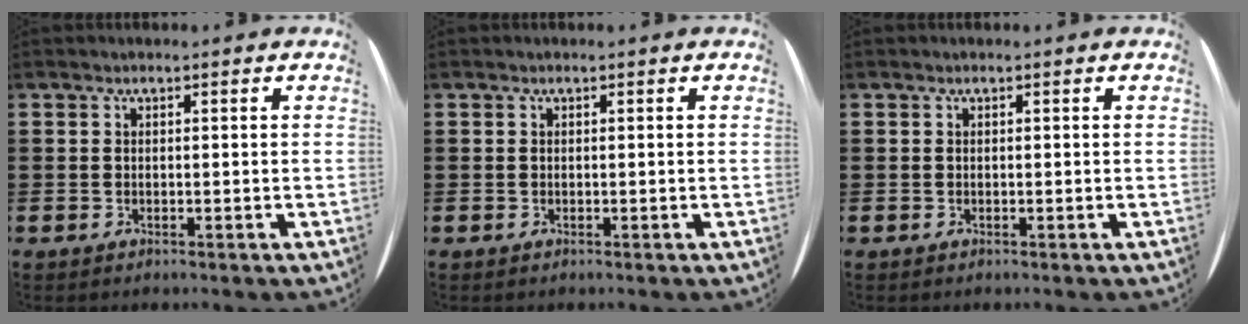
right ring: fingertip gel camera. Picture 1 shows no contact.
{"total": 0.0}
{"total": 0.0}